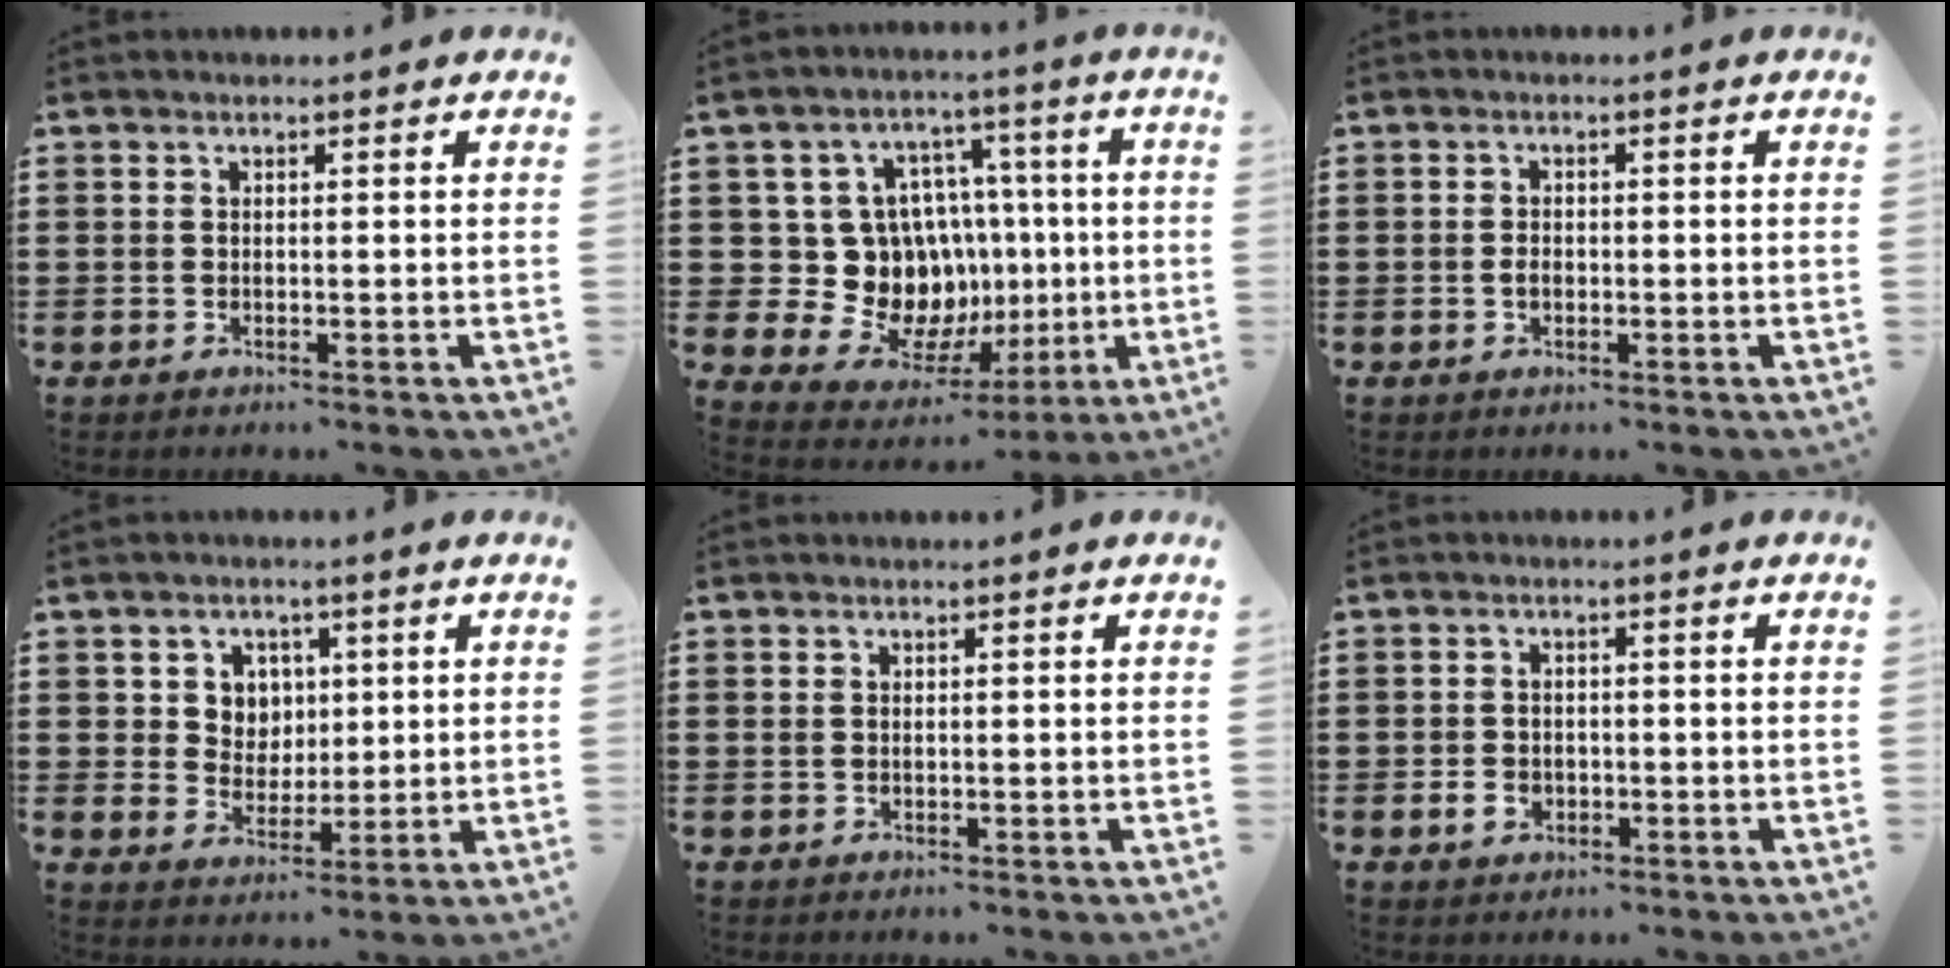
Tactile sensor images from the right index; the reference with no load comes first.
{"total": 12.9, "force": [0.5, 11.6, 5.6], "torque": [-0.139, -0.007, 0.025]}
{"total": 1.5, "force": [-0.4, 0.9, 1.1], "torque": [-0.022, 0.003, -0.008]}
{"total": 5.0, "force": [1.7, 4.6, 1.1], "torque": [-0.044, 0.015, 0.029]}
{"total": 0.5, "force": [0.1, 0.4, 0.4], "torque": [-0.009, 0.001, 0.002]}
{"total": 2.4, "force": [-0.8, 1.8, 1.3], "torque": [-0.027, 0.002, -0.017]}